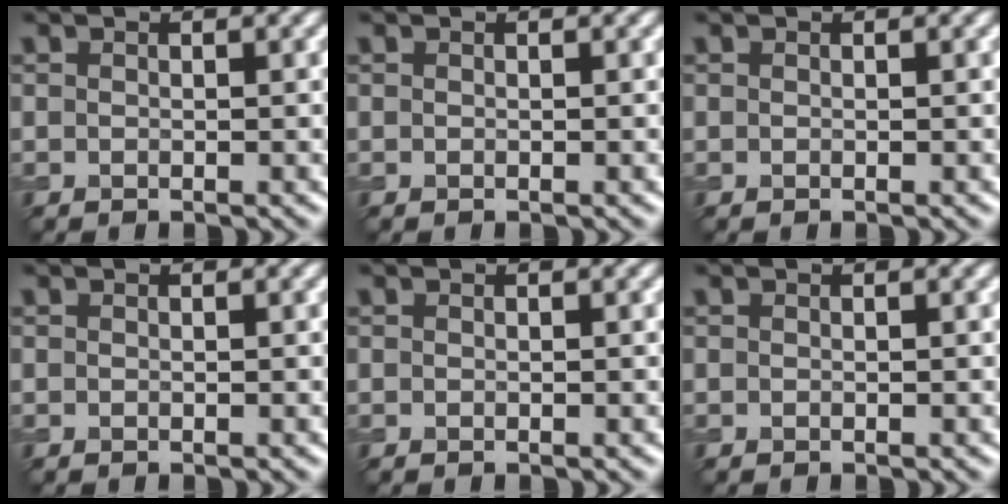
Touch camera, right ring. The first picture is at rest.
{"total": 0.0}
{"total": 0.0}
{"total": 0.0}
{"total": 0.0}
{"total": 0.0}